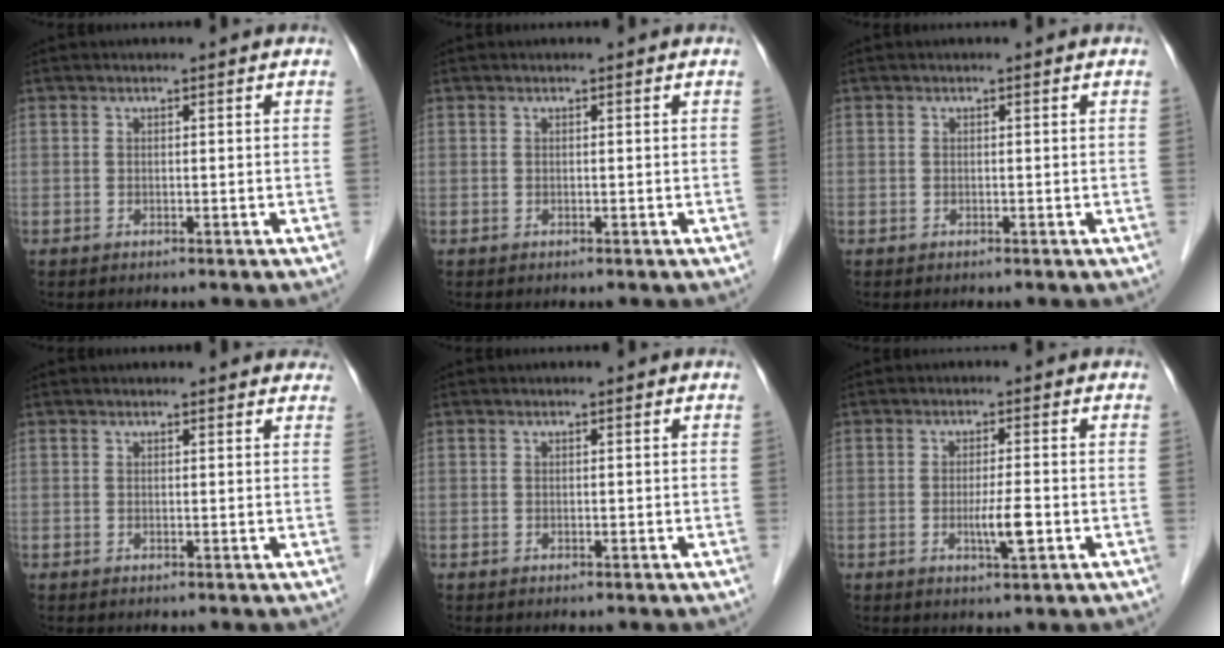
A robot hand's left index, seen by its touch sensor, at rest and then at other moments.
{"total": 0.0}
{"total": 0.0}
{"total": 4.7, "force": [4.4, 1.2, 0.9], "torque": [-0.001, 0.014, 0.037]}
{"total": 0.0}
{"total": 3.6, "force": [-1.0, 0.2, 3.5], "torque": [-0.065, -0.006, -0.018]}